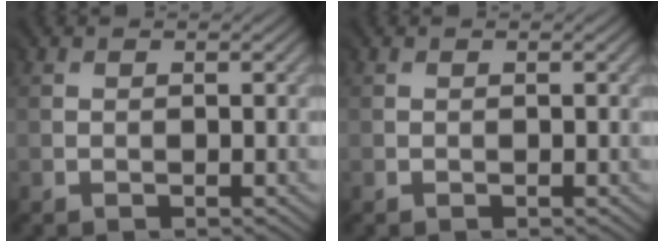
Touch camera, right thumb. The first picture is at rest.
{"total": 0.0}